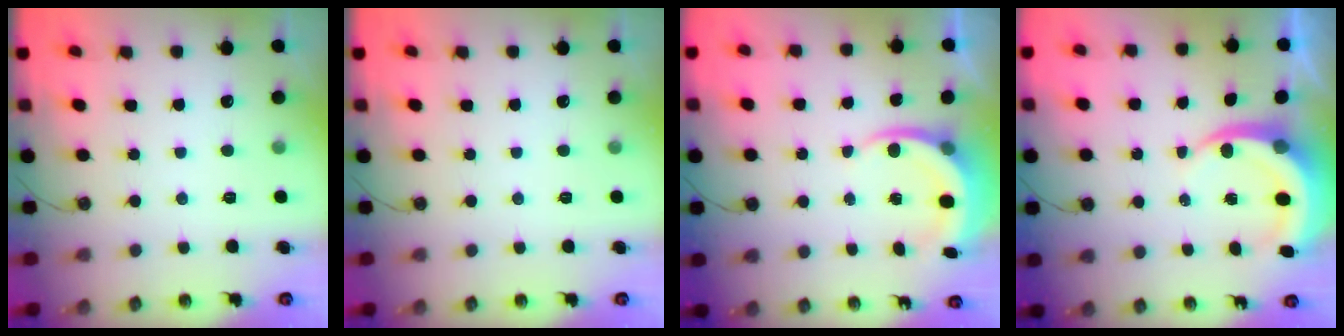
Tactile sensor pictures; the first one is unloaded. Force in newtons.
{"total": 0.0}
{"total": 6.2, "press": 6.1, "slide": 1.3}
{"total": 6.9, "press": 6.9, "slide": 0.9}